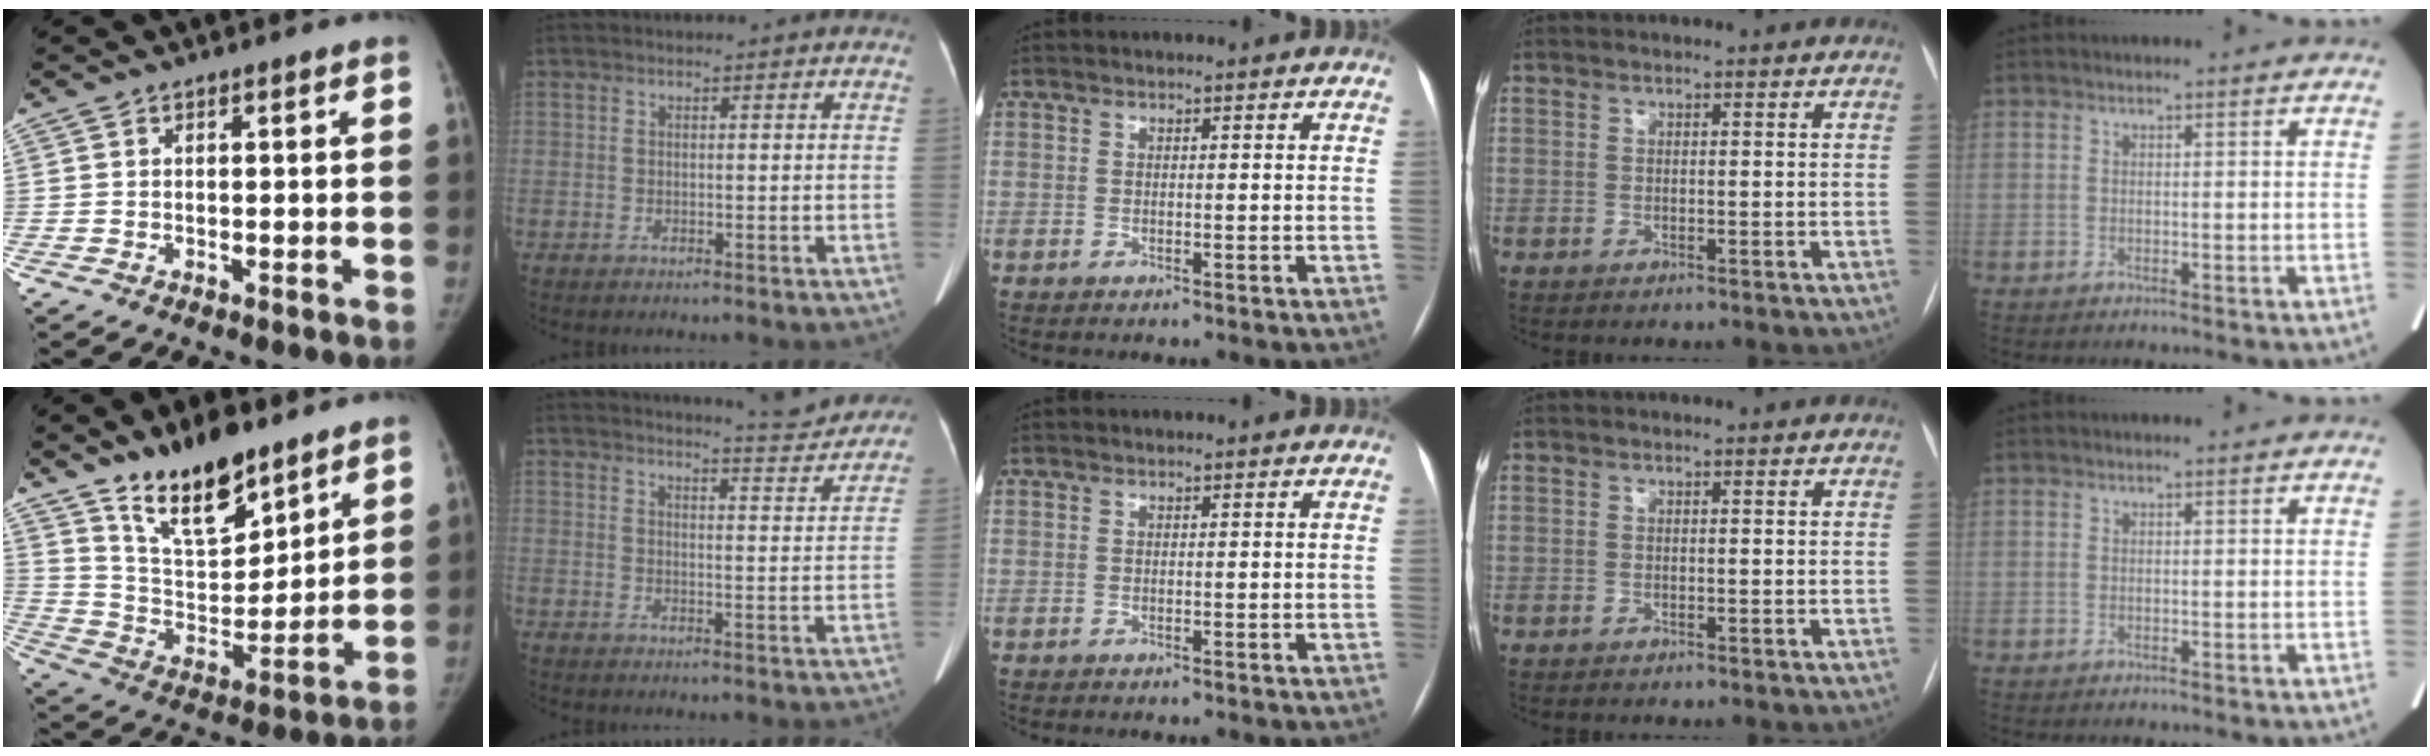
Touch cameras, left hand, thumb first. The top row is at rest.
{"thumb": {"total": 16.7, "force": [12.1, 6.9, 9.2], "torque": [-0.107, -0.084, 0.222]}, "index": {"total": 7.7, "force": [7.6, 0.0, 1.3], "torque": [-0.026, -0.016, 0.090]}}